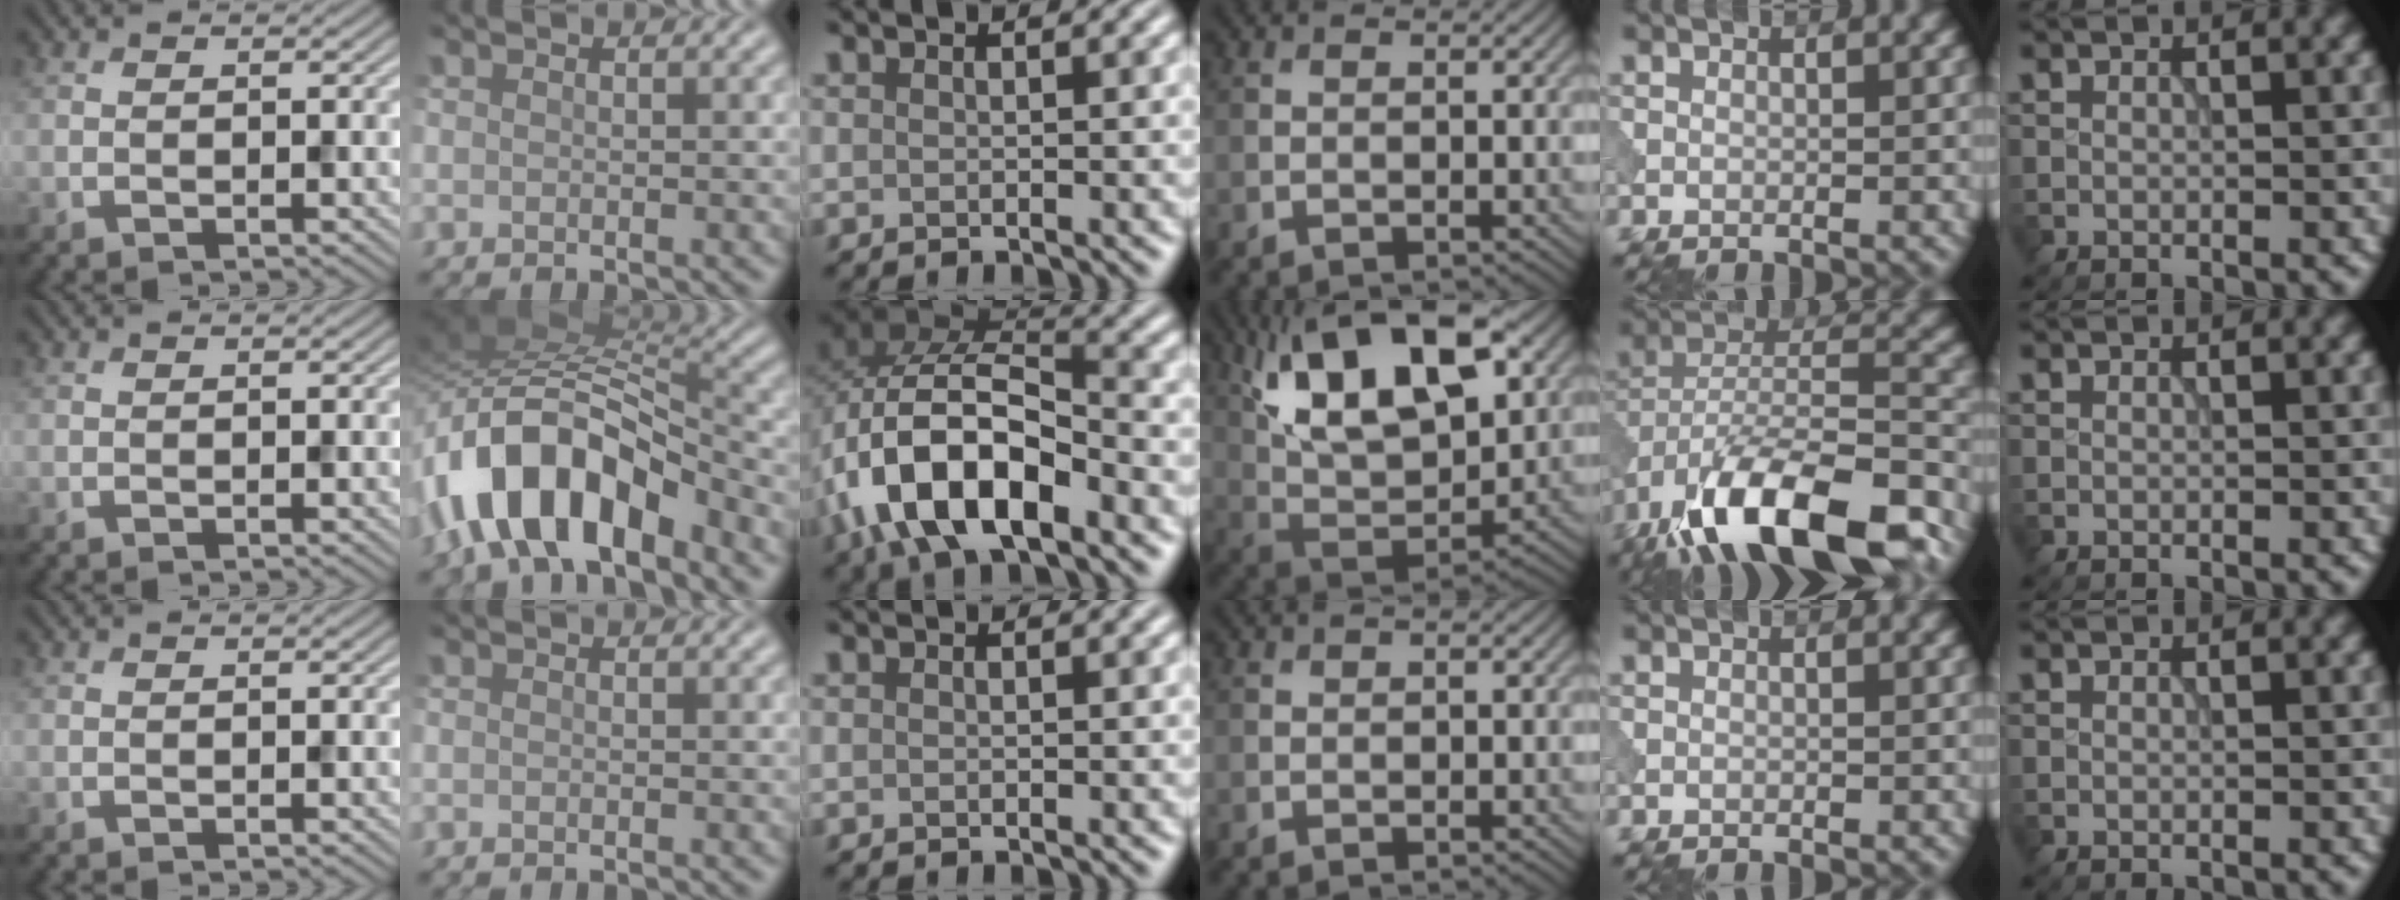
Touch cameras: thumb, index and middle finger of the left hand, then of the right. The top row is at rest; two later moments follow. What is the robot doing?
{"motion": "extract", "object": "peg toy"}